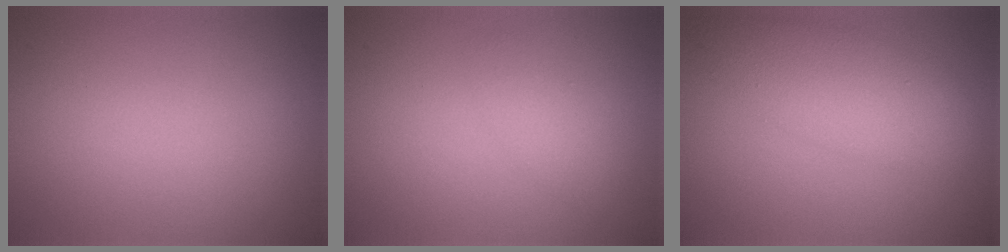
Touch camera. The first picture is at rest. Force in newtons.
{"total": 1.5, "press": 1.5, "slide": 0.1}
{"total": 4.8, "press": 4.8, "slide": 0.0}